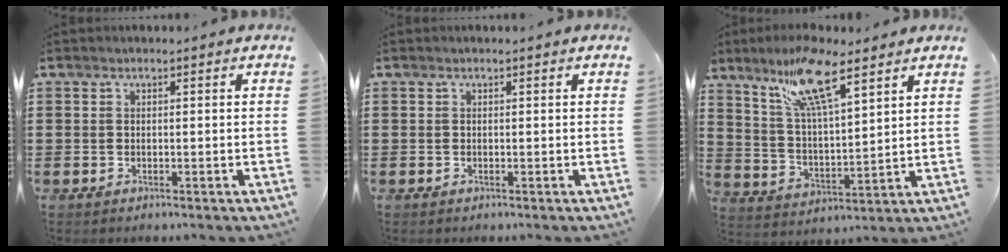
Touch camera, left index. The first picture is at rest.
{"total": 0.0}
{"total": 10.7, "force": [7.6, 2.4, 7.1], "torque": [-0.149, -0.018, 0.137]}